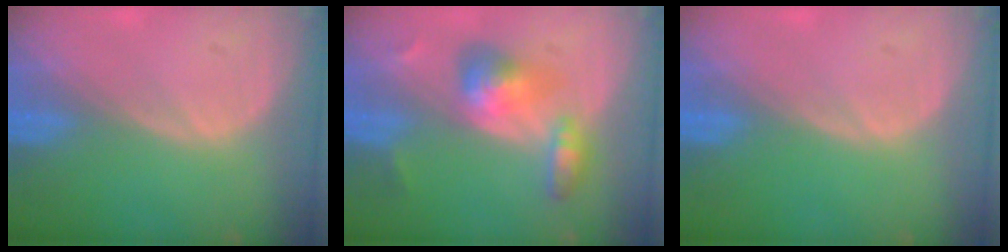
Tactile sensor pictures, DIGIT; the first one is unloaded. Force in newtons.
{"total": 6.2, "press": 6.1, "slide": 1.0}
{"total": 0.0}